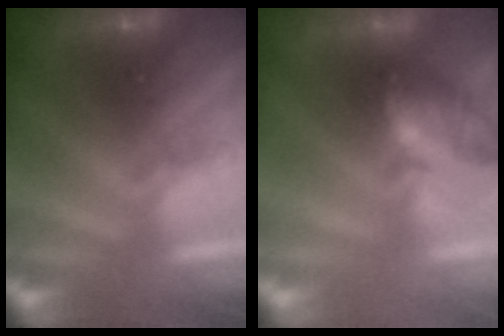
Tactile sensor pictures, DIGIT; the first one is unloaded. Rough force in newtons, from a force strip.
{"total": 2.6}